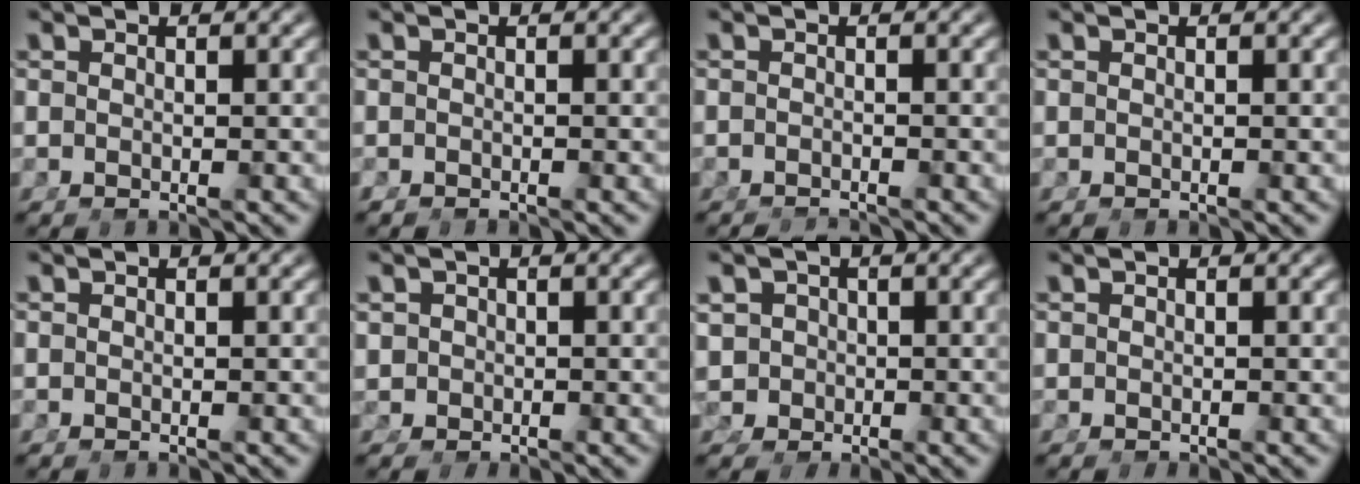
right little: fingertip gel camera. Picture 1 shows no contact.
{"total": 0.6, "force": [-0.6, 0.0, 0.1], "torque": [-0.004, -0.007, -0.008]}
{"total": 2.0, "force": [-2.0, 0.2, 0.1], "torque": [-0.009, -0.015, -0.025]}
{"total": 0.0}
{"total": 0.0}
{"total": 1.7, "force": [0.0, 1.7, 0.4], "torque": [-0.019, -0.010, 0.006]}
{"total": 6.1, "force": [-0.5, 5.7, 2.1], "torque": [-0.060, -0.028, -0.003]}
{"total": 0.0}